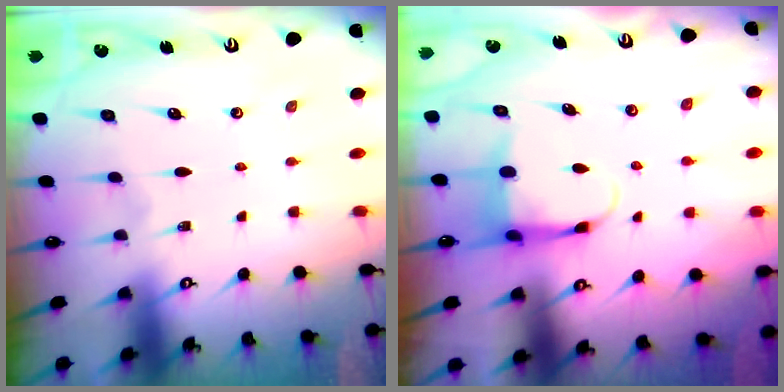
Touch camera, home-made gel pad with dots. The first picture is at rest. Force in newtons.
{"total": 4.8, "press": 4.7, "slide": 0.9}